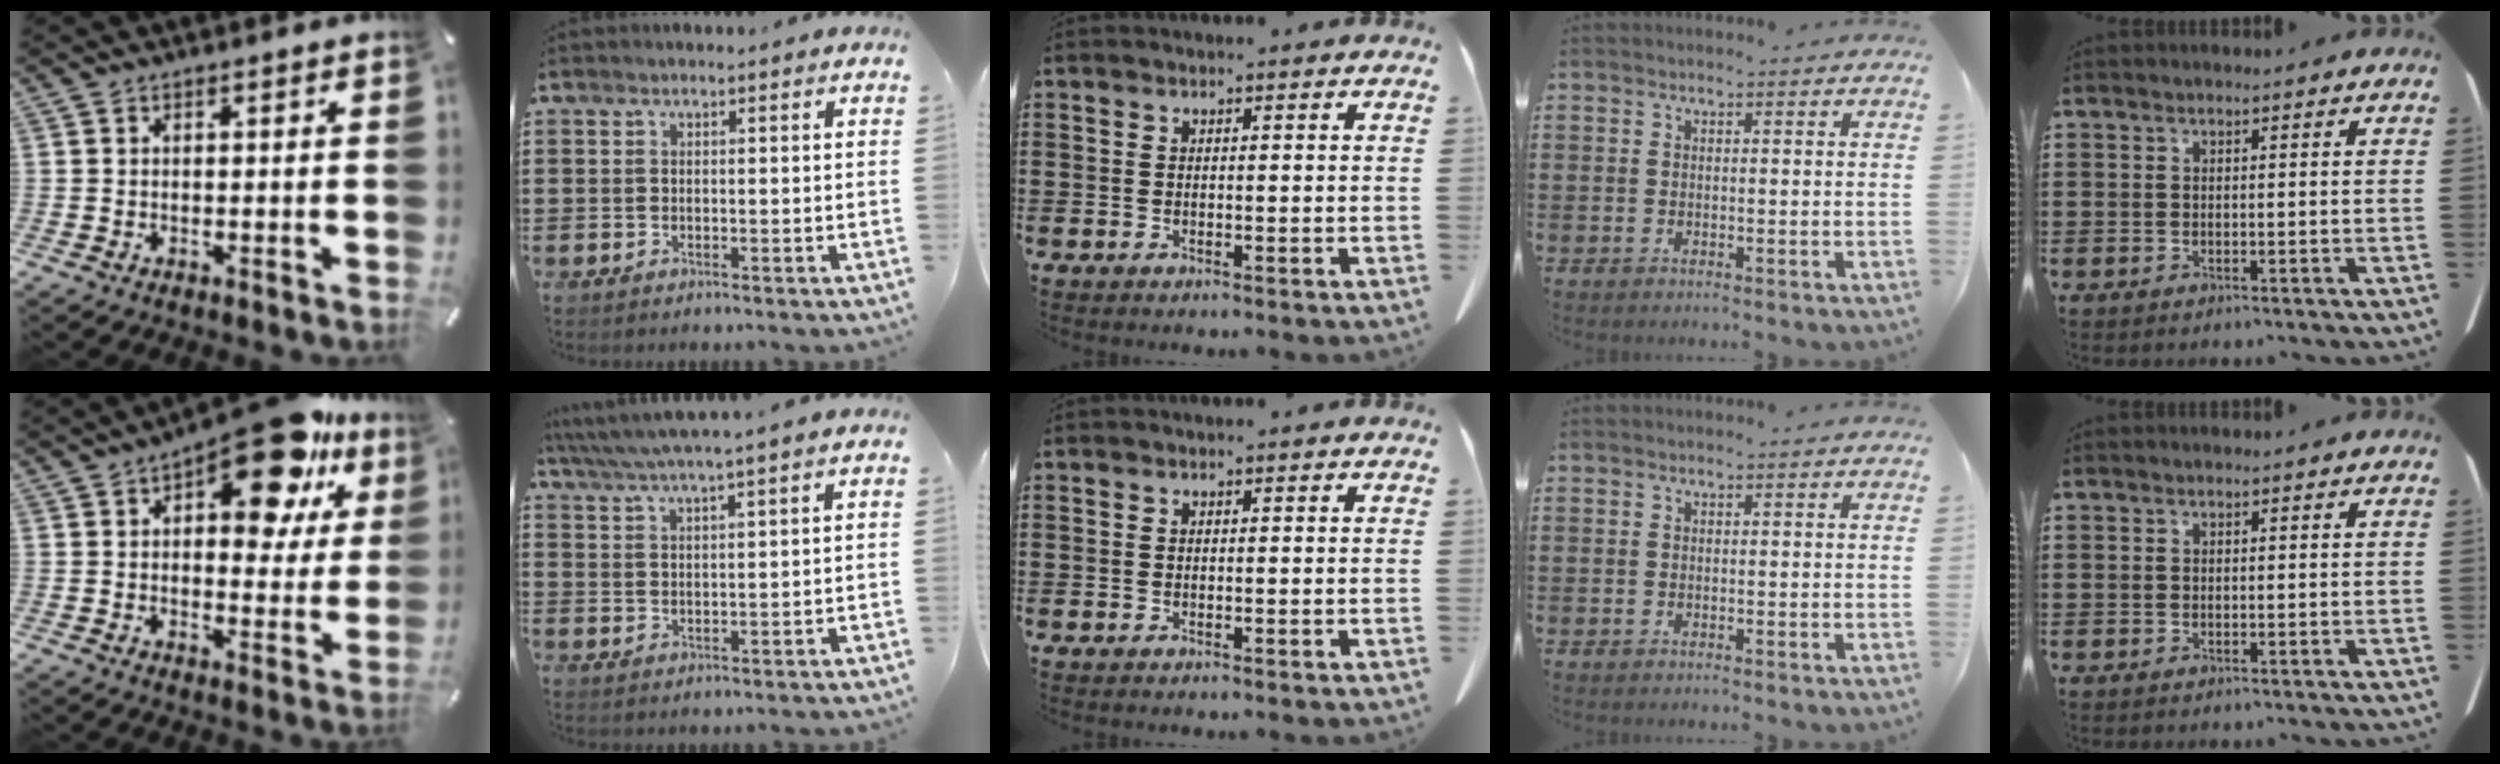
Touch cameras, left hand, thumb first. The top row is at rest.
{"thumb": {"total": 19.1, "force": [11.7, 8.2, 12.7], "torque": [-0.168, -0.073, 0.187]}, "index": {"total": 4.2, "force": [3.5, -0.6, 2.2], "torque": [-0.052, -0.012, 0.061]}}